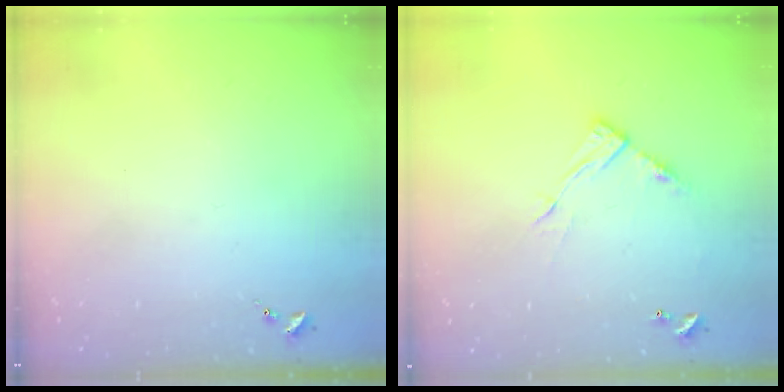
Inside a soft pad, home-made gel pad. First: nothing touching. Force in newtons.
{"total": 10.0, "press": 10.0, "slide": 0.5}